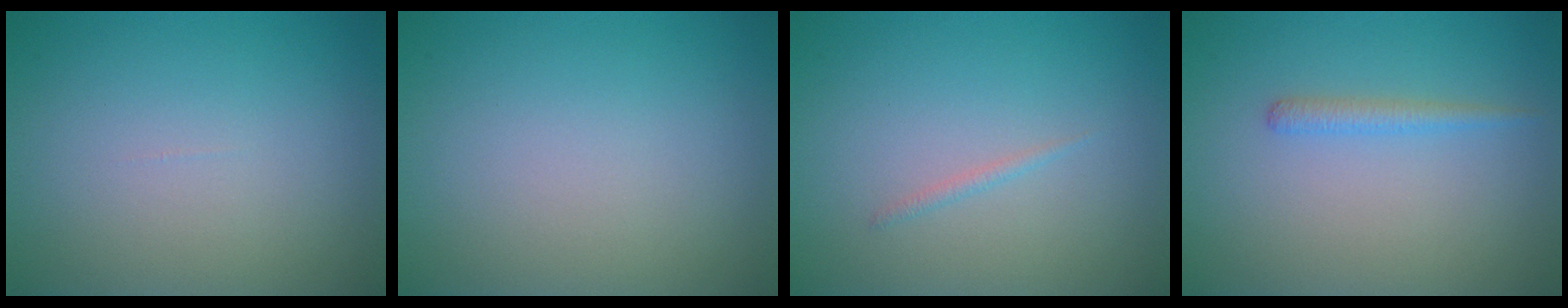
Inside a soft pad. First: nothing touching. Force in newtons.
{"total": 0.0}
{"total": 0.5, "press": 0.5, "slide": 0.1}
{"total": 1.3, "press": 1.3, "slide": 0.0}